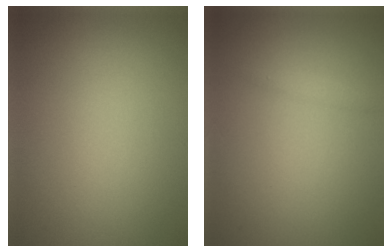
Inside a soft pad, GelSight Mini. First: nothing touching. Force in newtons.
{"total": 0.8, "press": 0.8, "slide": 0.0}